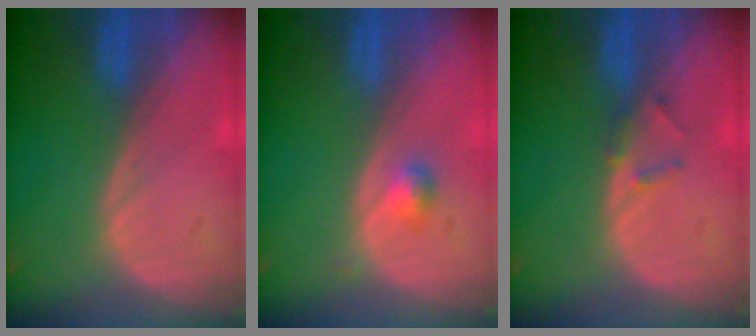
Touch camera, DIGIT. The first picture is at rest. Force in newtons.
{"total": 2.0, "press": 1.8, "slide": 0.8}
{"total": 1.8, "press": 1.5, "slide": 0.9}